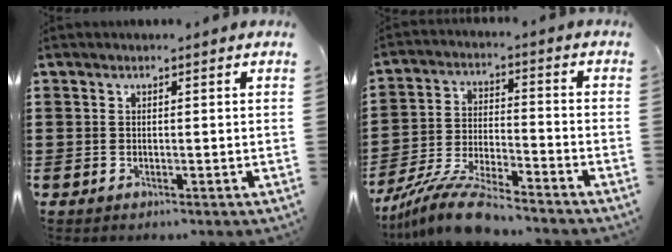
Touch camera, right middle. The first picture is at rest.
{"total": 10.3, "force": [-9.3, 0.9, 4.4], "torque": [-0.085, 0.017, -0.182]}